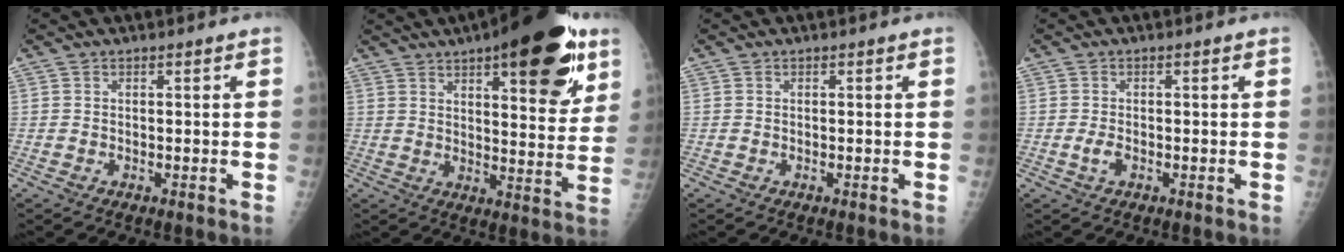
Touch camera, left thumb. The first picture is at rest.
{"total": 21.5, "force": [11.5, 7.4, 16.6], "torque": [-0.196, -0.038, 0.158]}
{"total": 0.0}
{"total": 1.7, "force": [-0.5, 0.9, 1.4], "torque": [-0.030, 0.000, -0.011]}